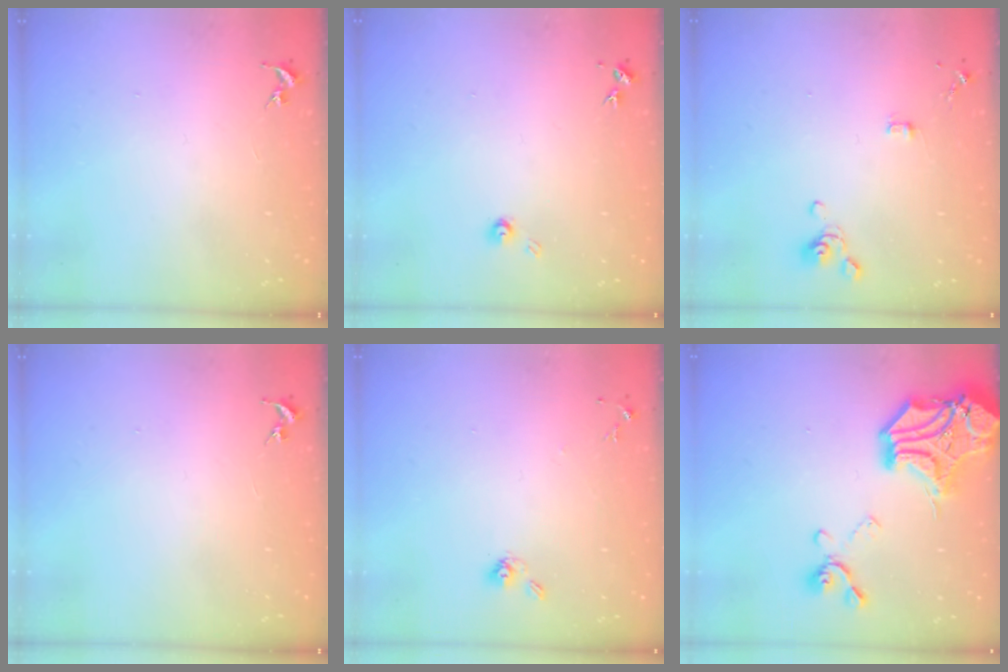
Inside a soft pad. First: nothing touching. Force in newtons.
{"total": 4.3, "press": 4.3, "slide": 0.3}
{"total": 4.4, "press": 4.0, "slide": 1.8}
{"total": 0.0}
{"total": 6.5, "press": 6.4, "slide": 1.5}
{"total": 22.5, "press": 22.3, "slide": 2.7}